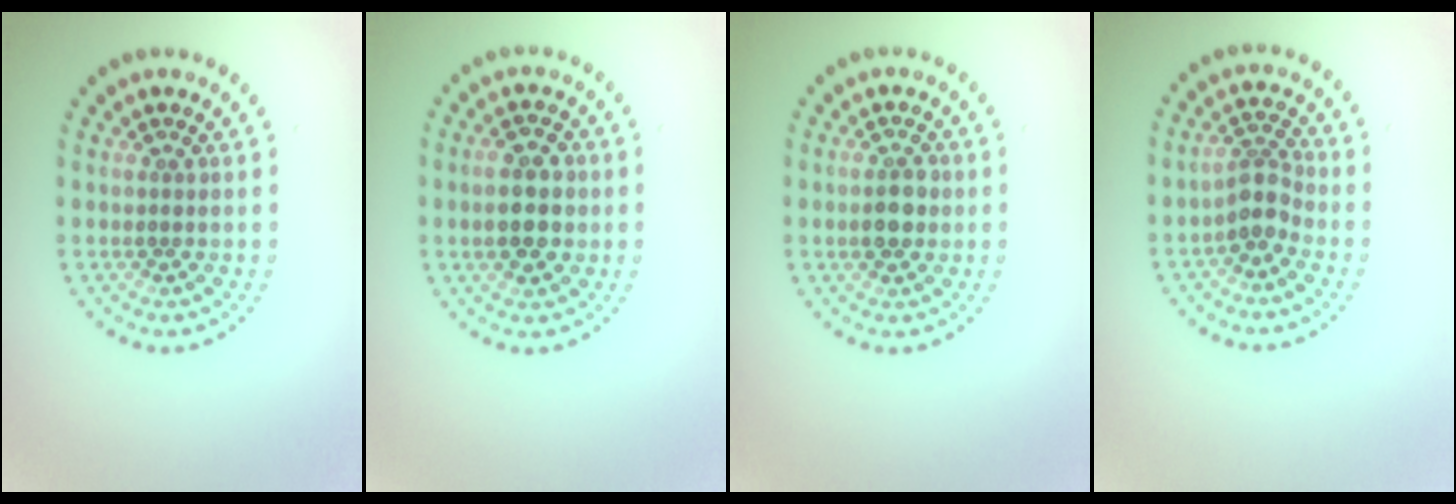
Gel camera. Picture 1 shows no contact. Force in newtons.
{"total": 4.5, "press": 4.5, "slide": 0.0}
{"total": 2.8, "press": 2.8, "slide": 0.2}
{"total": 2.6, "press": 2.0, "slide": 1.6}